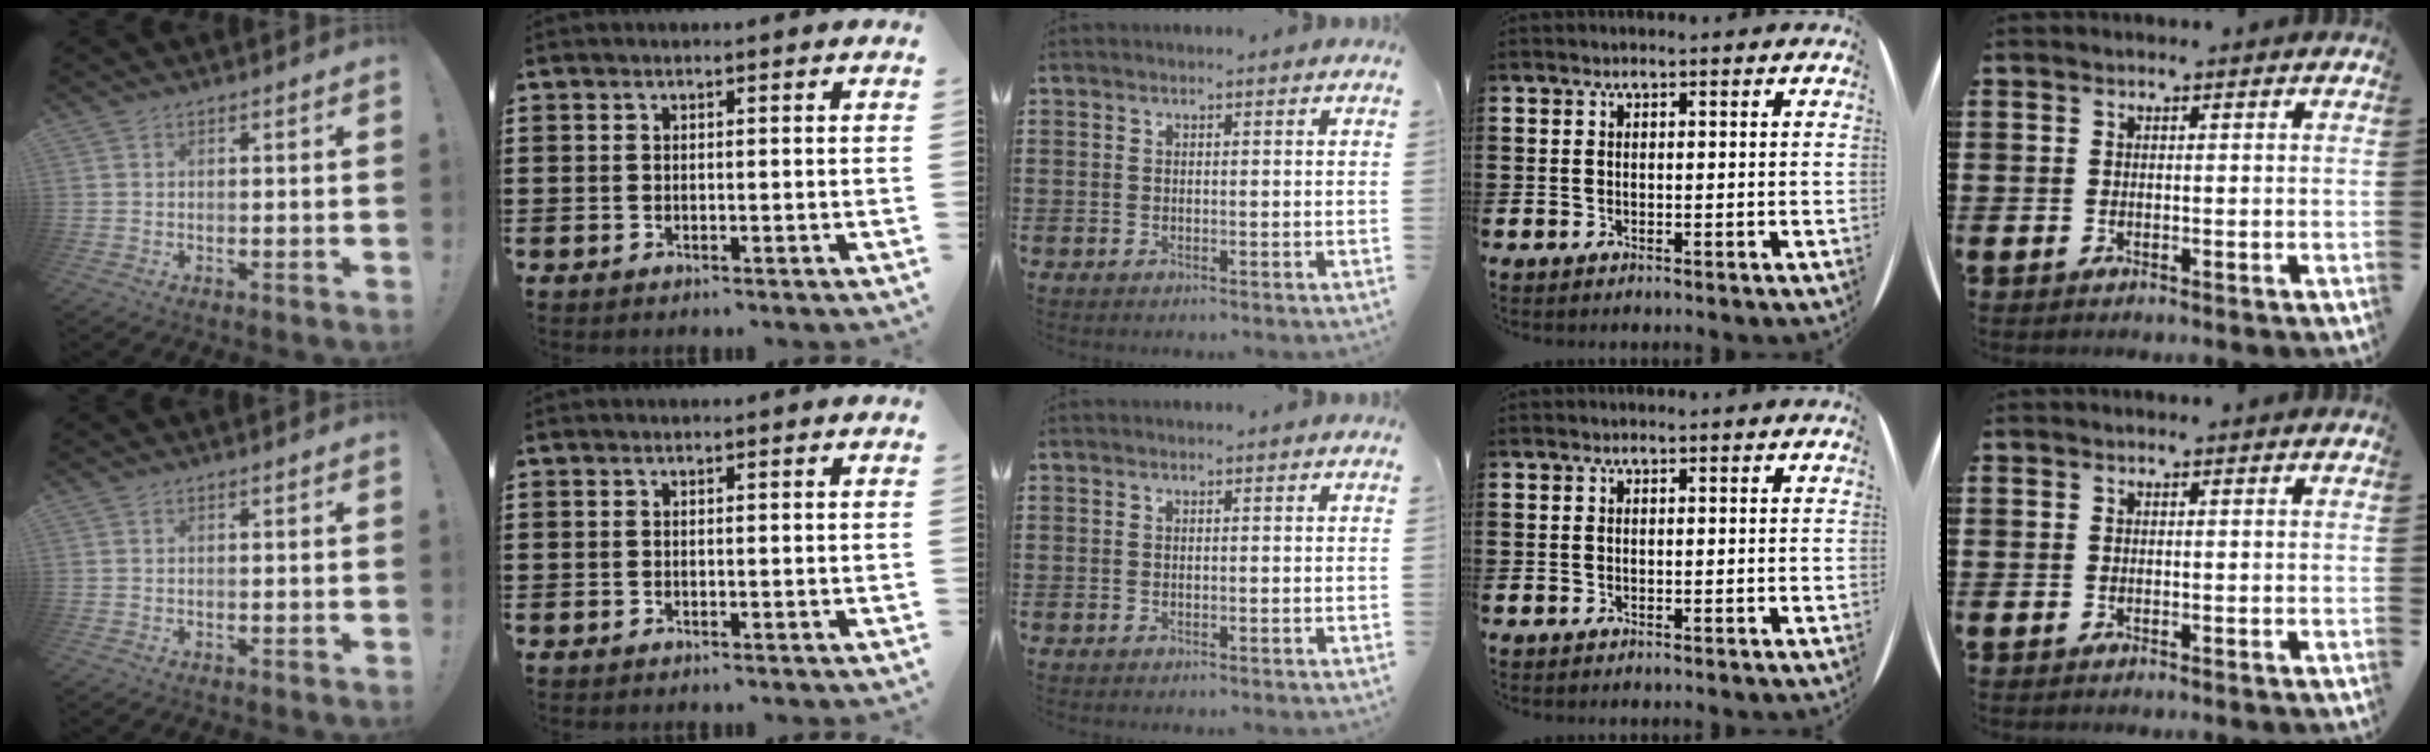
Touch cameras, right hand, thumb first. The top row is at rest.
{}